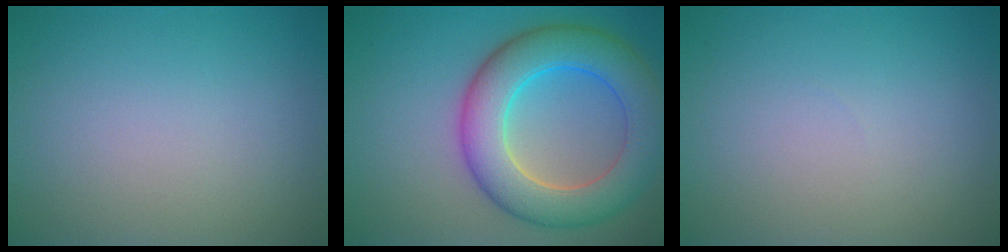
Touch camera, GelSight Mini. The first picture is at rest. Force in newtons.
{"total": 8.7, "press": 8.7, "slide": 0.4}
{"total": 0.0}